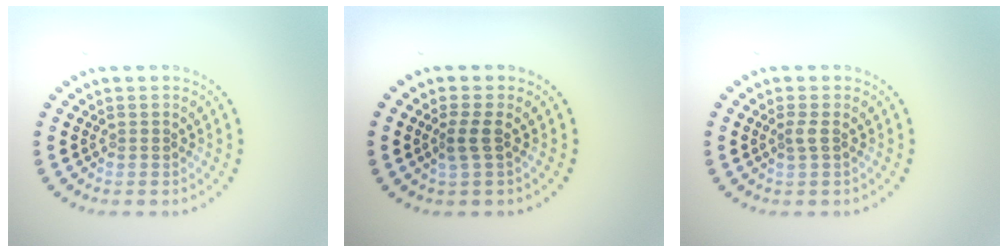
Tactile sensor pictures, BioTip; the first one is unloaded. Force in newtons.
{"total": 1.6, "press": 1.3, "slide": 0.9}
{"total": 1.1, "press": 0.8, "slide": 0.7}